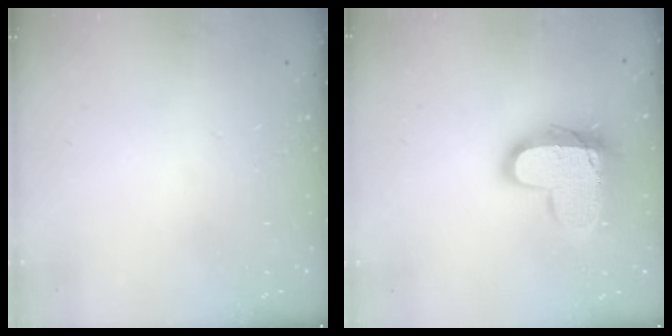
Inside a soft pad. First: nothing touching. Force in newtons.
{"total": 16.7, "press": 16.6, "slide": 1.3}